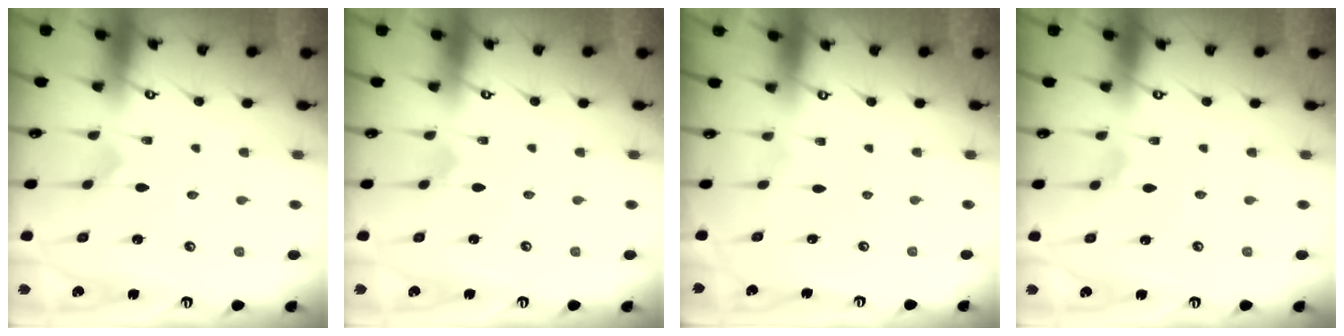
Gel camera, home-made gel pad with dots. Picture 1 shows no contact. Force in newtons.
{"total": 0.8, "press": 0.8, "slide": 0.0}
{"total": 0.0}
{"total": 2.1, "press": 2.0, "slide": 0.4}